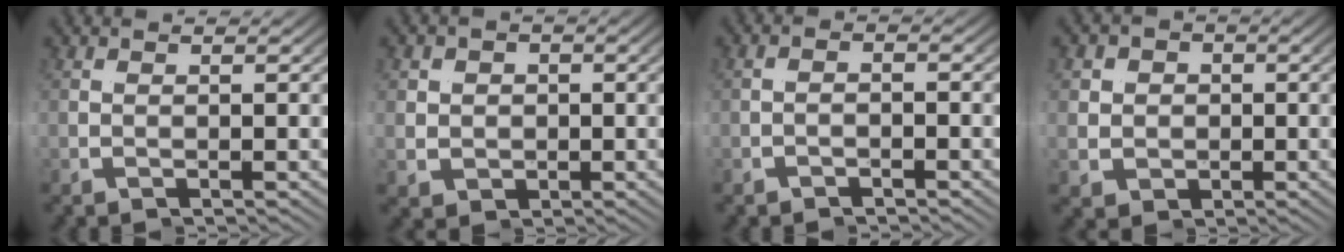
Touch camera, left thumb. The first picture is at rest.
{"total": 3.7, "force": [0.7, 3.2, 1.7], "torque": [-0.027, -0.006, 0.015]}
{"total": 1.7, "force": [-1.1, -0.6, -1.1], "torque": [0.001, -0.001, -0.020]}
{"total": 6.0, "force": [1.2, 5.0, 3.1], "torque": [-0.053, -0.007, 0.018]}